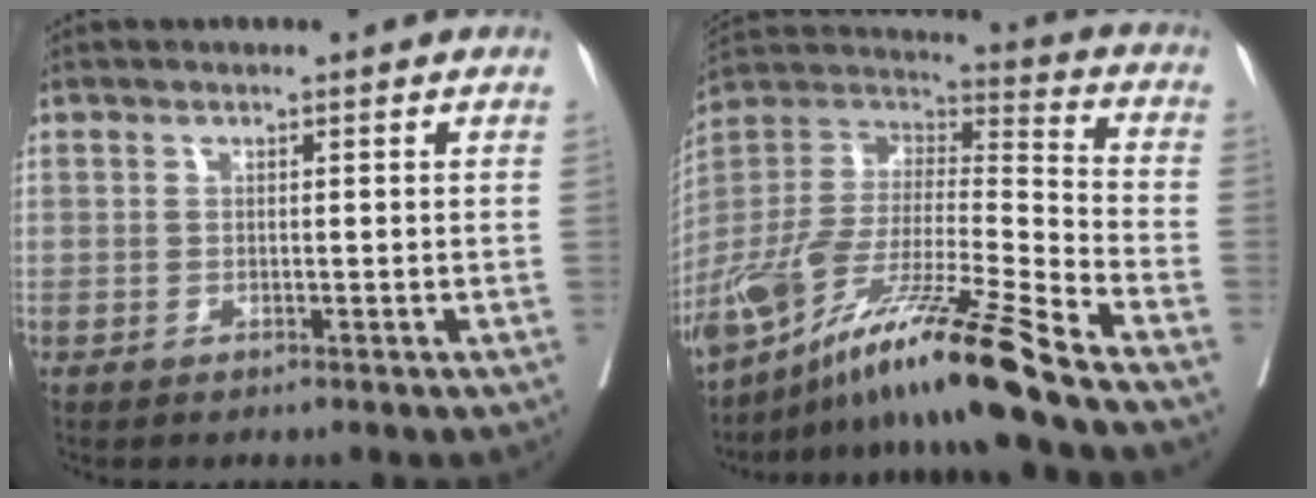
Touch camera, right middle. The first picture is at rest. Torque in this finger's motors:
{"motor_torque": [1.10, -1.03, 1.01, 0.21]}